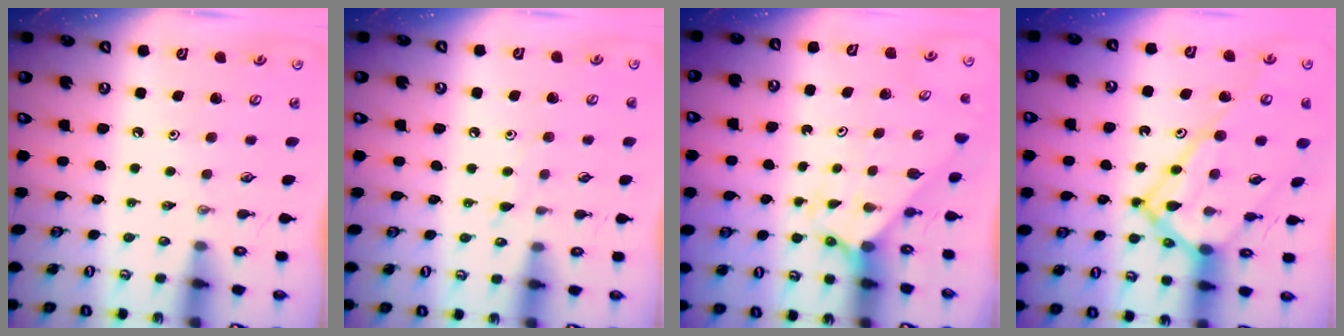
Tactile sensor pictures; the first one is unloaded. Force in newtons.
{"total": 6.1, "press": 6.1, "slide": 0.7}
{"total": 2.0, "press": 2.0, "slide": 0.2}
{"total": 17.3, "press": 17.2, "slide": 1.8}